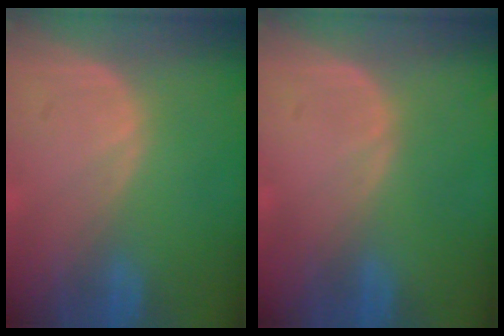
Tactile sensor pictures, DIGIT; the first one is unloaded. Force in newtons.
{"total": 0.0}